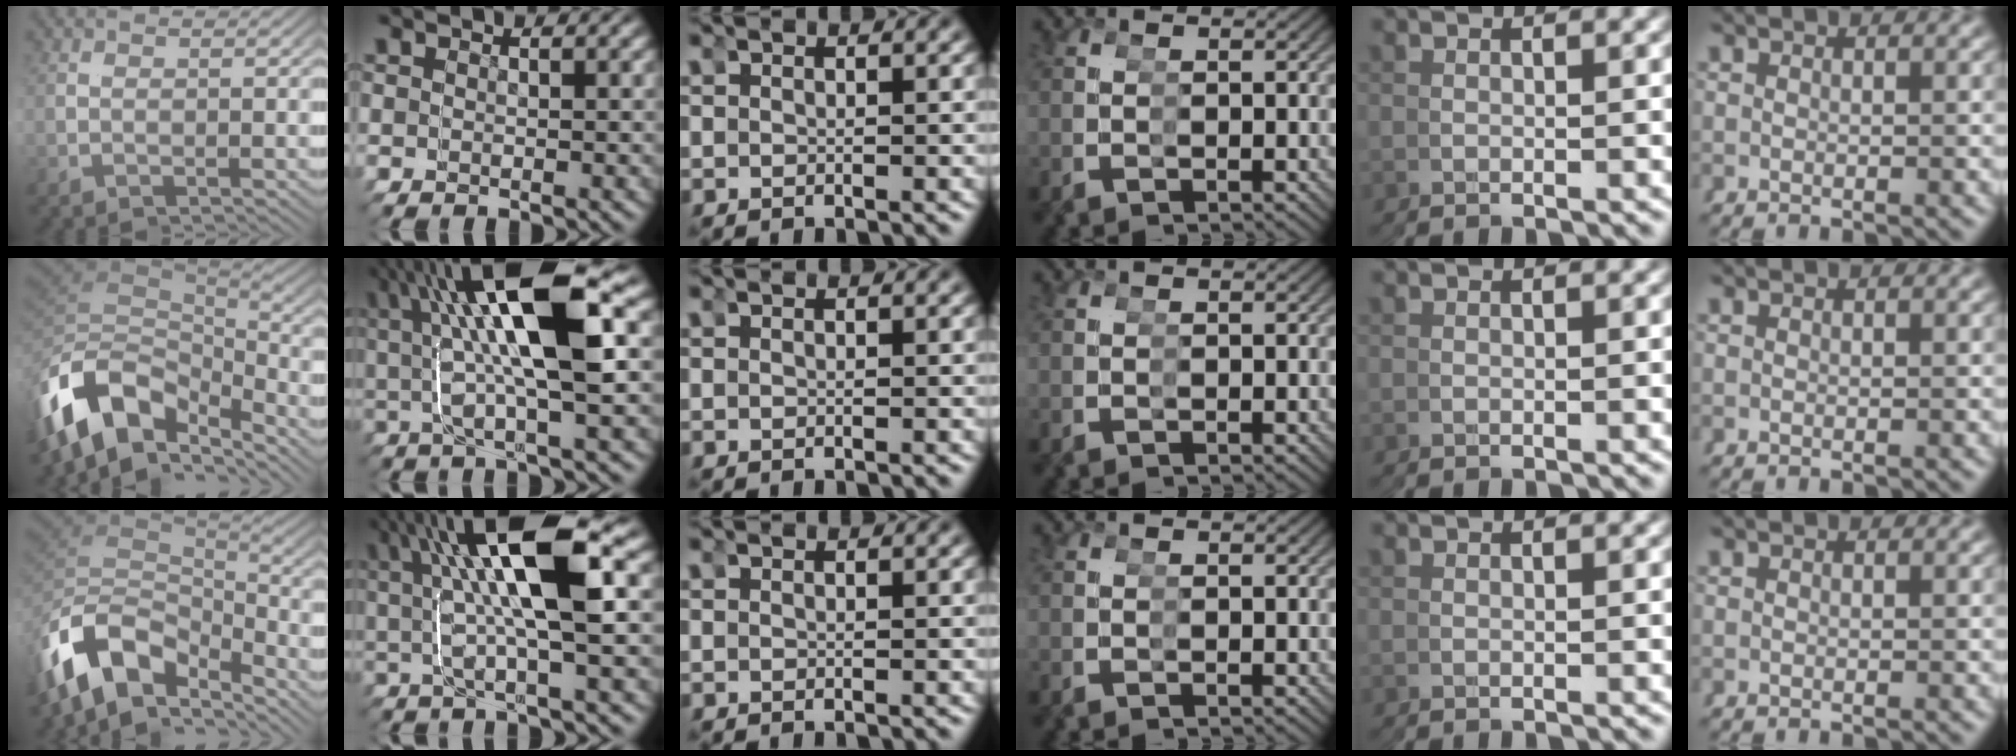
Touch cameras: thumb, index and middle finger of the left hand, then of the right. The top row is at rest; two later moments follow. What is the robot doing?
{"motion": "grasp_and_lifting", "object": "toy banana"}